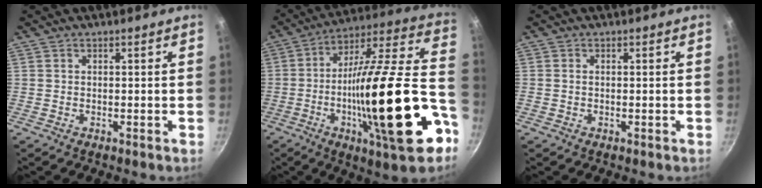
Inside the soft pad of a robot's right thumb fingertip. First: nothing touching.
{"total": 31.8, "force": [-8.7, 7.8, 29.5], "torque": [-0.437, 0.017, -0.142]}
{"total": 0.5, "force": [0.0, 0.3, 0.4], "torque": [-0.008, 0.003, -0.001]}